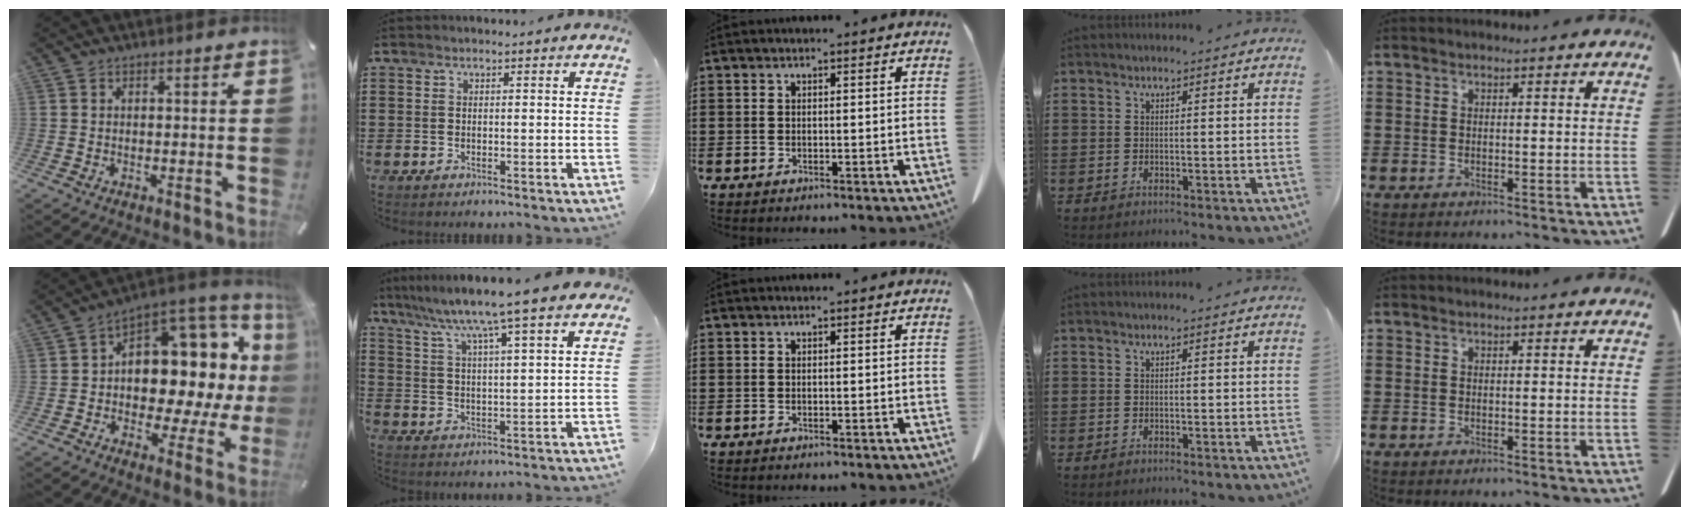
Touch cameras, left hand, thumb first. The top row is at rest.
{"thumb": {"total": 12.8, "force": [2.7, 9.5, 8.1], "torque": [-0.082, -0.067, 0.044]}, "index": {"total": 6.9, "force": [5.7, -1.1, 3.7], "torque": [-0.096, -0.044, 0.088]}}